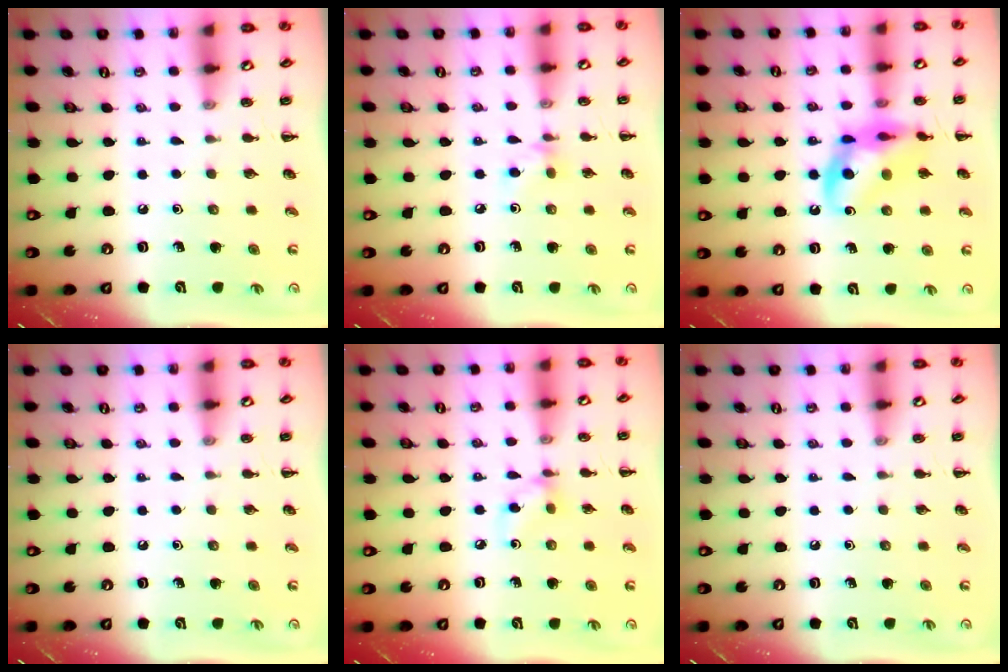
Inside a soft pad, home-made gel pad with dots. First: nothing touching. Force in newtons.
{"total": 5.5, "press": 5.3, "slide": 1.7}
{"total": 13.4, "press": 13.2, "slide": 2.5}
{"total": 0.0}
{"total": 4.3, "press": 4.3, "slide": 0.7}
{"total": 0.0}